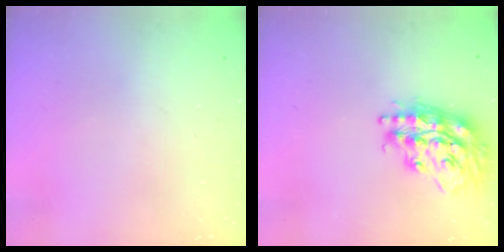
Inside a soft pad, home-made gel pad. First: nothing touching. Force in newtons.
{"total": 18.8, "press": 18.8, "slide": 1.5}